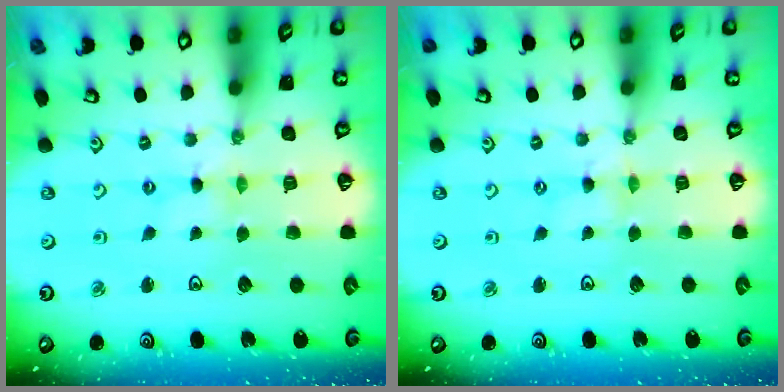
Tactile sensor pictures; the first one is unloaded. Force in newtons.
{"total": 0.0}